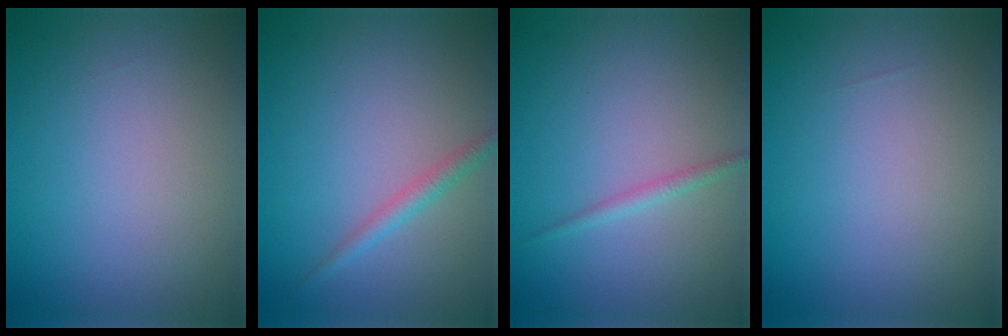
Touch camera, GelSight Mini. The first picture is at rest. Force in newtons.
{"total": 1.6, "press": 1.6, "slide": 0.0}
{"total": 1.1, "press": 1.1, "slide": 0.0}
{"total": 0.0}